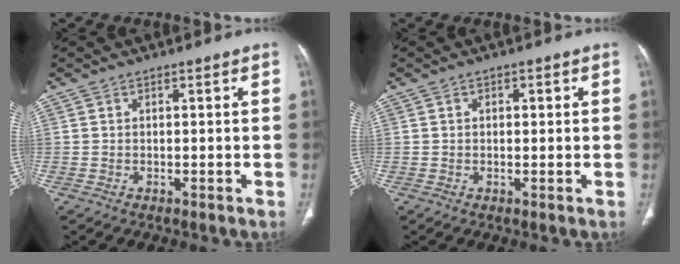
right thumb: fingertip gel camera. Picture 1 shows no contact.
{"total": 1.5, "force": [0.4, 0.9, 1.2], "torque": [-0.015, 0.003, 0.005]}